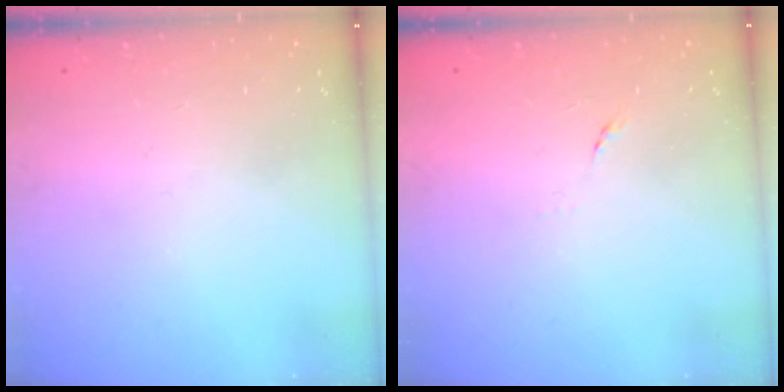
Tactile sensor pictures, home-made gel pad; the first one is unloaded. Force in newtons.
{"total": 5.7, "press": 5.6, "slide": 0.6}